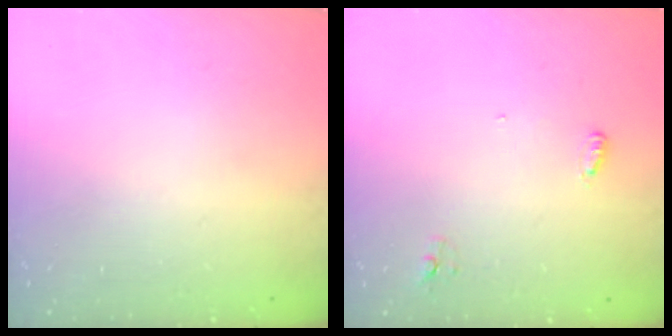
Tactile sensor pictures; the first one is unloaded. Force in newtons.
{"total": 3.6, "press": 3.5, "slide": 0.9}